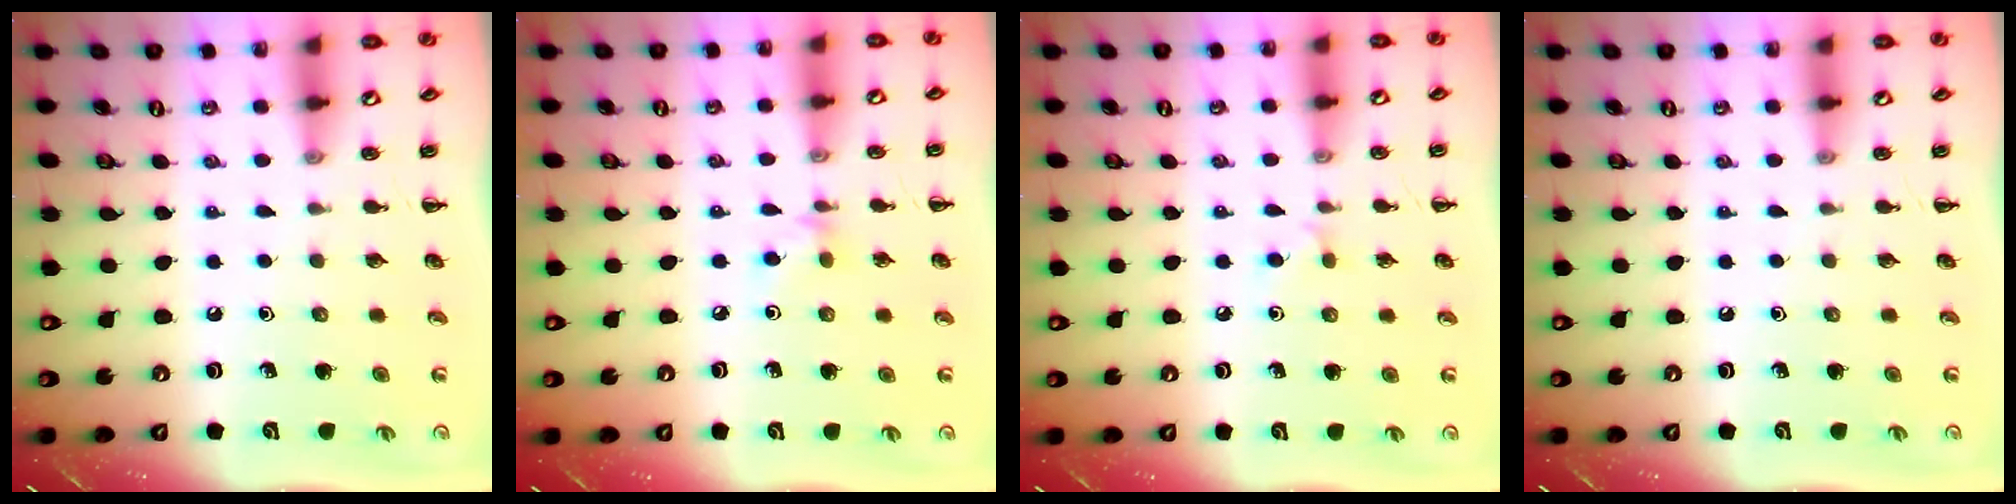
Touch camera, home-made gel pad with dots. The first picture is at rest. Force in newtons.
{"total": 3.8, "press": 3.6, "slide": 1.4}
{"total": 4.6, "press": 4.2, "slide": 1.7}
{"total": 0.0}